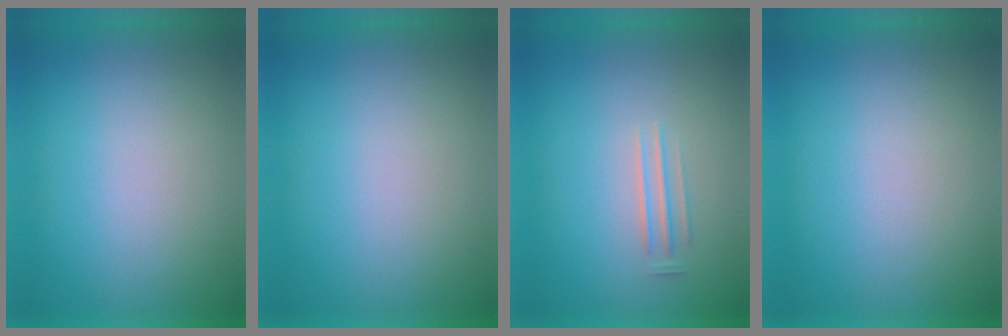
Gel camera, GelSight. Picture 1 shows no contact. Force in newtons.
{"total": 0.0}
{"total": 1.6}
{"total": 0.0}